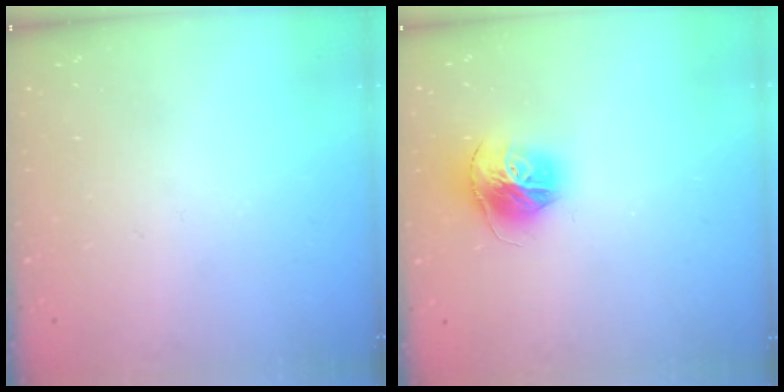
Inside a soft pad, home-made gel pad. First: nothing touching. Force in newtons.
{"total": 14.8, "press": 14.7, "slide": 1.6}